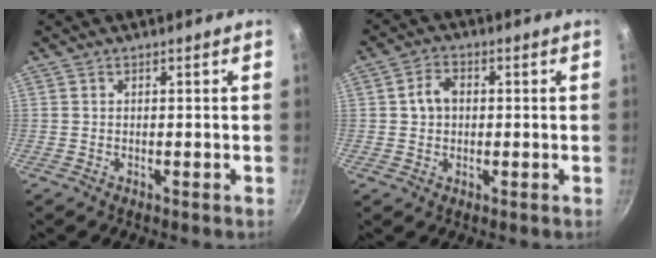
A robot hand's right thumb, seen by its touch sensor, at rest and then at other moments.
{"total": 4.5, "force": [0.4, 3.5, 2.8], "torque": [-0.041, 0.012, 0.005]}